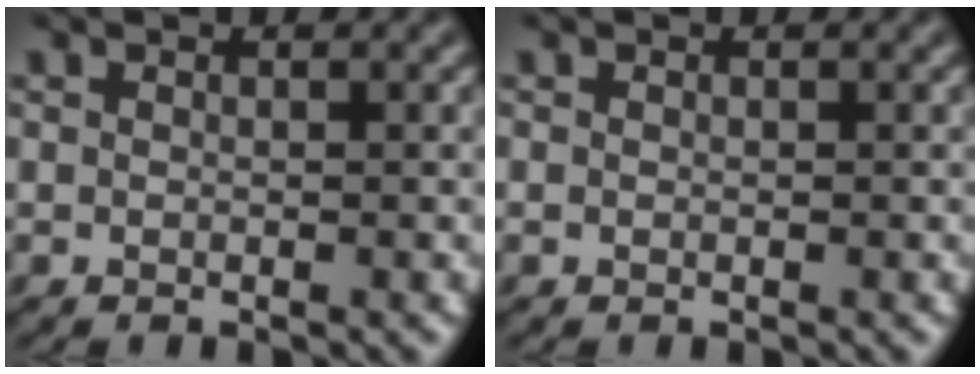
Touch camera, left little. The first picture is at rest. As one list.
[{"total": 0.0}]